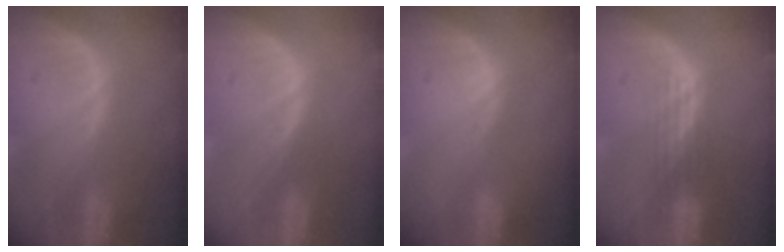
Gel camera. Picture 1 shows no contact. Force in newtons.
{"total": 0.0}
{"total": 0.0}
{"total": 3.0, "press": 2.6, "slide": 1.4}